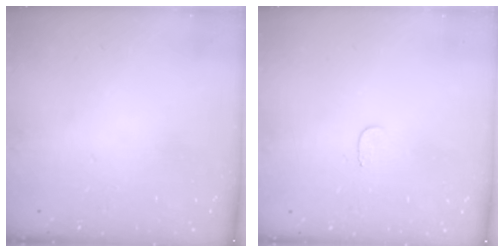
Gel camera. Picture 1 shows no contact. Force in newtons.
{"total": 3.4, "press": 3.4, "slide": 0.2}